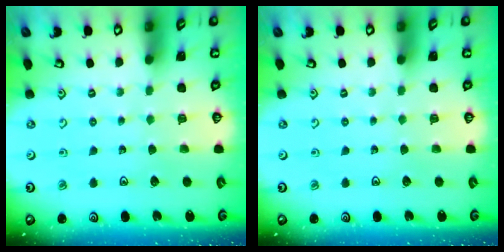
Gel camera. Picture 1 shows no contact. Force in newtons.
{"total": 0.0}